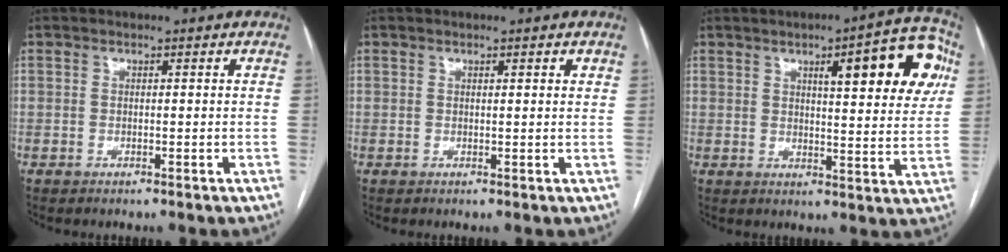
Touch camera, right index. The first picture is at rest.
{"total": 1.0, "force": [0.8, 0.2, 0.6], "torque": [-0.011, 0.002, 0.009]}
{"total": 14.2, "force": [5.8, 3.1, 12.6], "torque": [-0.149, 0.014, 0.070]}